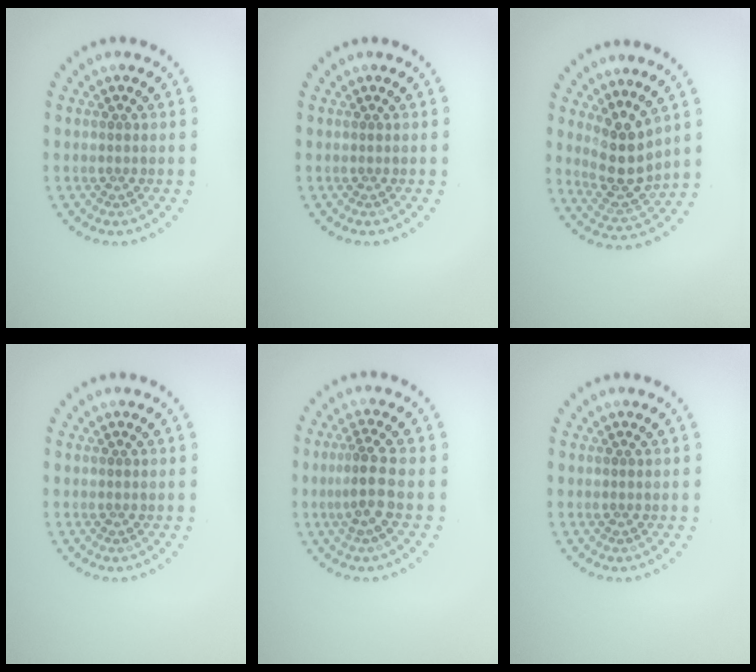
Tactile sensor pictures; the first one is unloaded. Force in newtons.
{"total": 0.0}
{"total": 4.0, "press": 3.5, "slide": 1.9}
{"total": 0.0}
{"total": 2.6, "press": 2.3, "slide": 1.2}
{"total": 0.0}